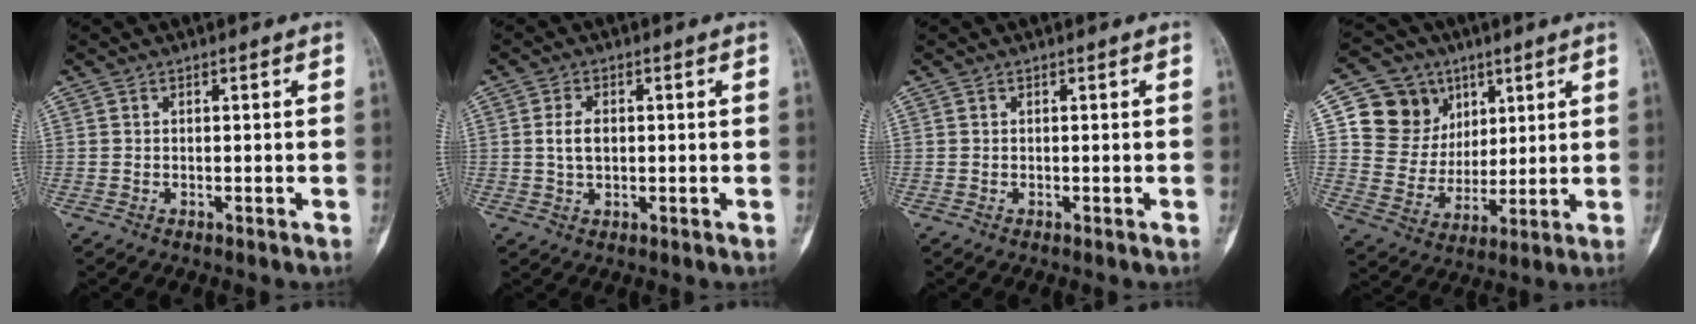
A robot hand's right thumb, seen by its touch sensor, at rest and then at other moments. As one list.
[{"total": 3.9, "force": [0.4, 2.4, 3.0], "torque": [-0.055, 0.003, 0.008]}, {"total": 0.0}, {"total": 13.4, "force": [5.7, 11.5, 3.8], "torque": [-0.026, -0.021, 0.113]}]